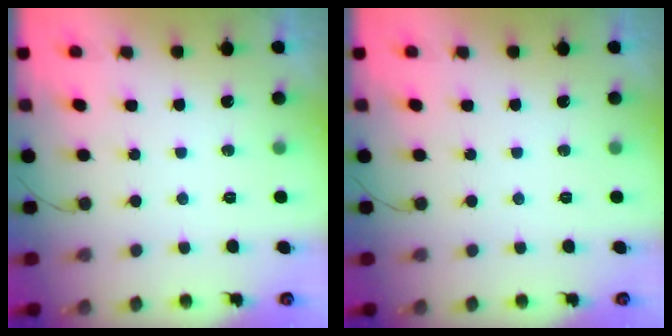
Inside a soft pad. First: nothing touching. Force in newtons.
{"total": 0.0}